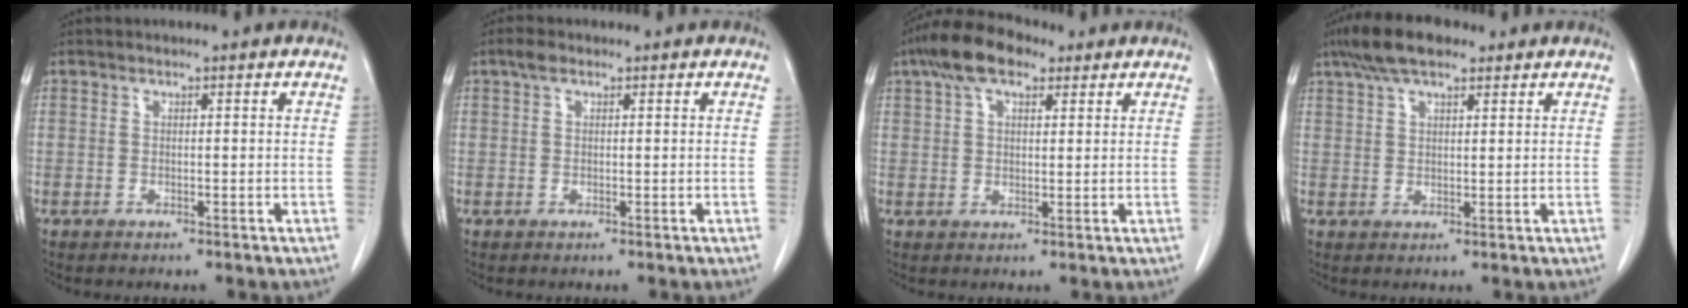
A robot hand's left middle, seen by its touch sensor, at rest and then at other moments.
{"total": 1.4, "force": [0.9, 0.6, 0.8], "torque": [-0.020, 0.014, 0.015]}
{"total": 7.9, "force": [4.8, 3.4, 5.2], "torque": [-0.103, 0.032, 0.086]}
{"total": 7.7, "force": [5.4, 2.4, 4.9], "torque": [-0.098, 0.022, 0.097]}